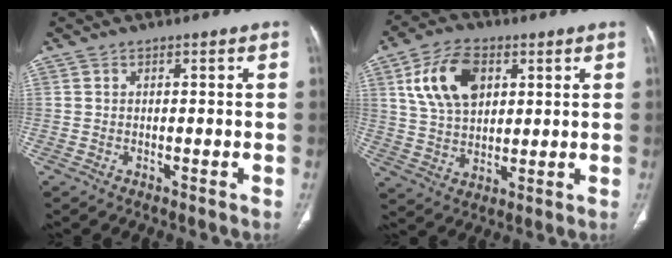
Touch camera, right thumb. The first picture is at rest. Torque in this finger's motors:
{"motor_torque": [-0.27, 0.78, 0.20, 0.24, 0.09]}